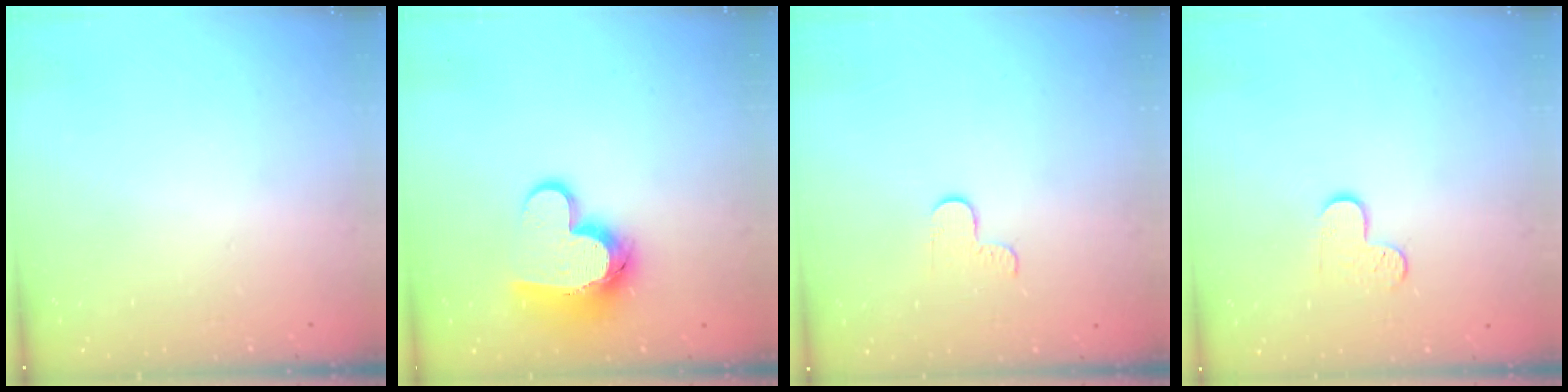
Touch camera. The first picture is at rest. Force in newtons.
{"total": 13.2, "press": 13.2, "slide": 0.9}
{"total": 2.7, "press": 2.6, "slide": 0.4}
{"total": 4.8, "press": 4.7, "slide": 0.5}